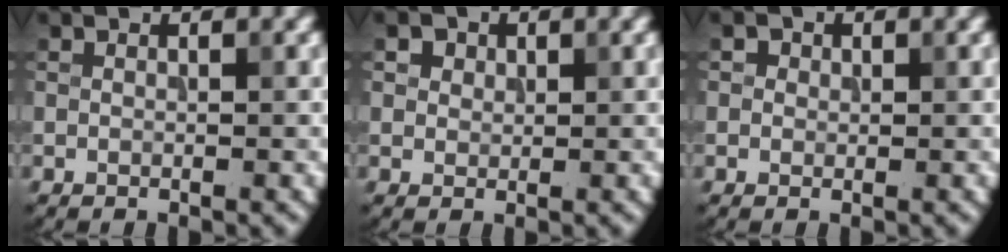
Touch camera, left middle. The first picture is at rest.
{"total": 3.4, "force": [2.0, 2.3, 1.5], "torque": [-0.037, 0.007, 0.026]}
{"total": 1.3, "force": [0.6, 1.0, 0.5], "torque": [-0.005, 0.002, -0.004]}